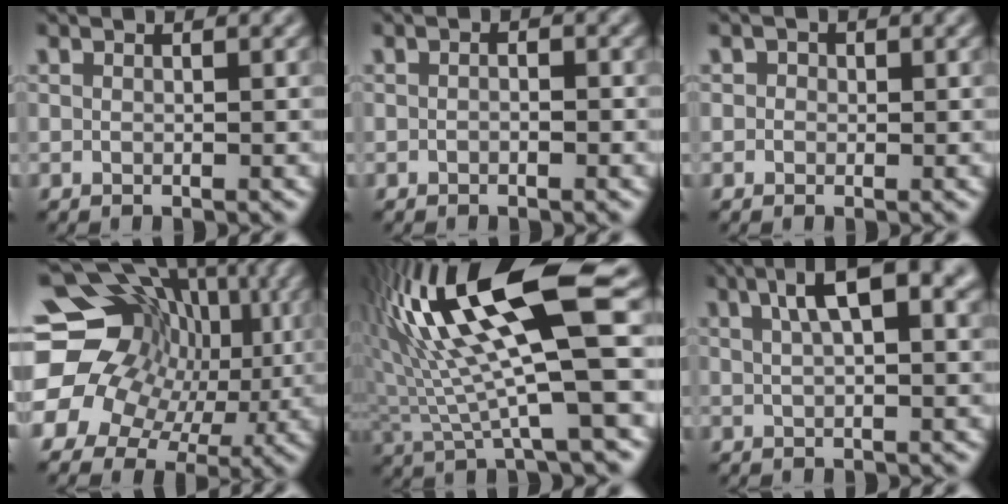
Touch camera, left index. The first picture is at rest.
{"total": 0.9, "force": [-0.3, 0.4, 0.7], "torque": [-0.009, -0.004, -0.008]}
{"total": 1.0, "force": [0.2, 1.0, 0.2], "torque": [-0.003, -0.002, -0.007]}
{"total": 18.0, "force": [2.3, 15.4, 9.0], "torque": [-0.187, 0.037, 0.016]}
{"total": 13.2, "force": [3.9, 2.5, 12.3], "torque": [-0.234, 0.016, 0.081]}
{"total": 6.7, "force": [3.0, 2.1, 5.6], "torque": [-0.091, 0.012, 0.047]}